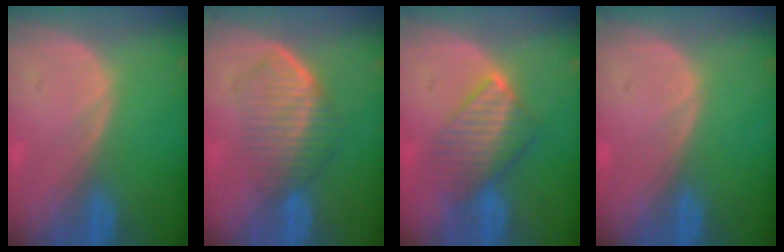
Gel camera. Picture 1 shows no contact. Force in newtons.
{"total": 6.8, "press": 6.1, "slide": 3.1}
{"total": 6.4, "press": 6.4, "slide": 0.6}
{"total": 0.0}